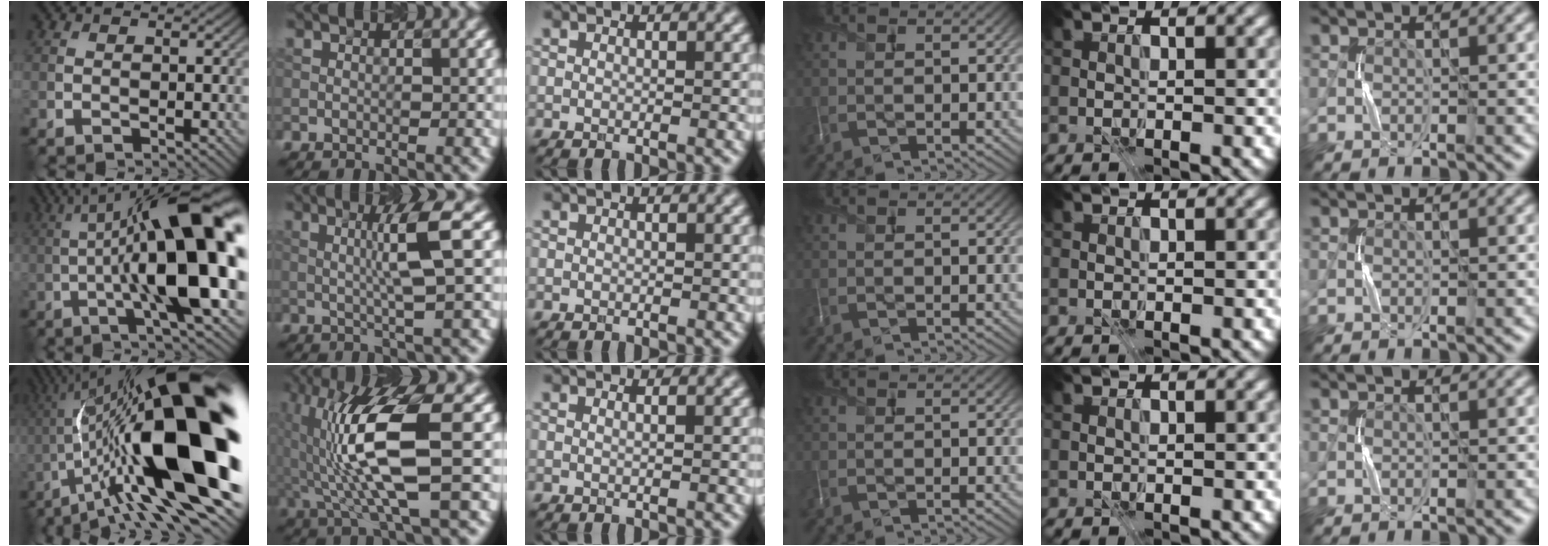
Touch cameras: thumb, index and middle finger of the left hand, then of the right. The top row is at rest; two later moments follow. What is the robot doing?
{"motion": "press", "object": "grip strengthener"}